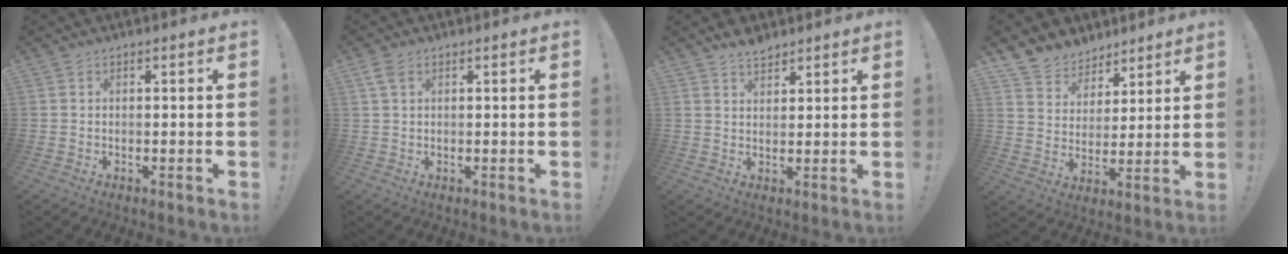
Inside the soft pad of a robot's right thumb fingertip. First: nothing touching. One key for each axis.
{"total": 3.0, "fx": 1.4, "fy": 1.7, "fz": 2.0, "tx": -0.035, "ty": 0.001, "tz": 0.026}
{"total": 4.0, "fx": 3.6, "fy": 1.5, "fz": 1.2, "tx": -0.010, "ty": -0.026, "tz": 0.063}
{"total": 8.9, "fx": 6.7, "fy": 5.8, "fz": 0.5, "tx": -0.012, "ty": -0.060, "tz": 0.135}